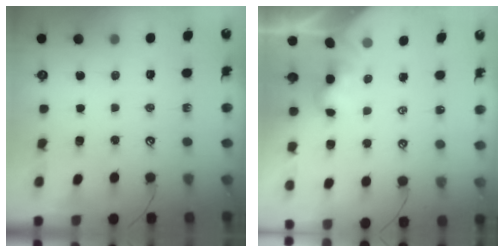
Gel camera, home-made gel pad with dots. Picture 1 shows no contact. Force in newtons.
{"total": 2.3, "press": 2.3, "slide": 0.2}